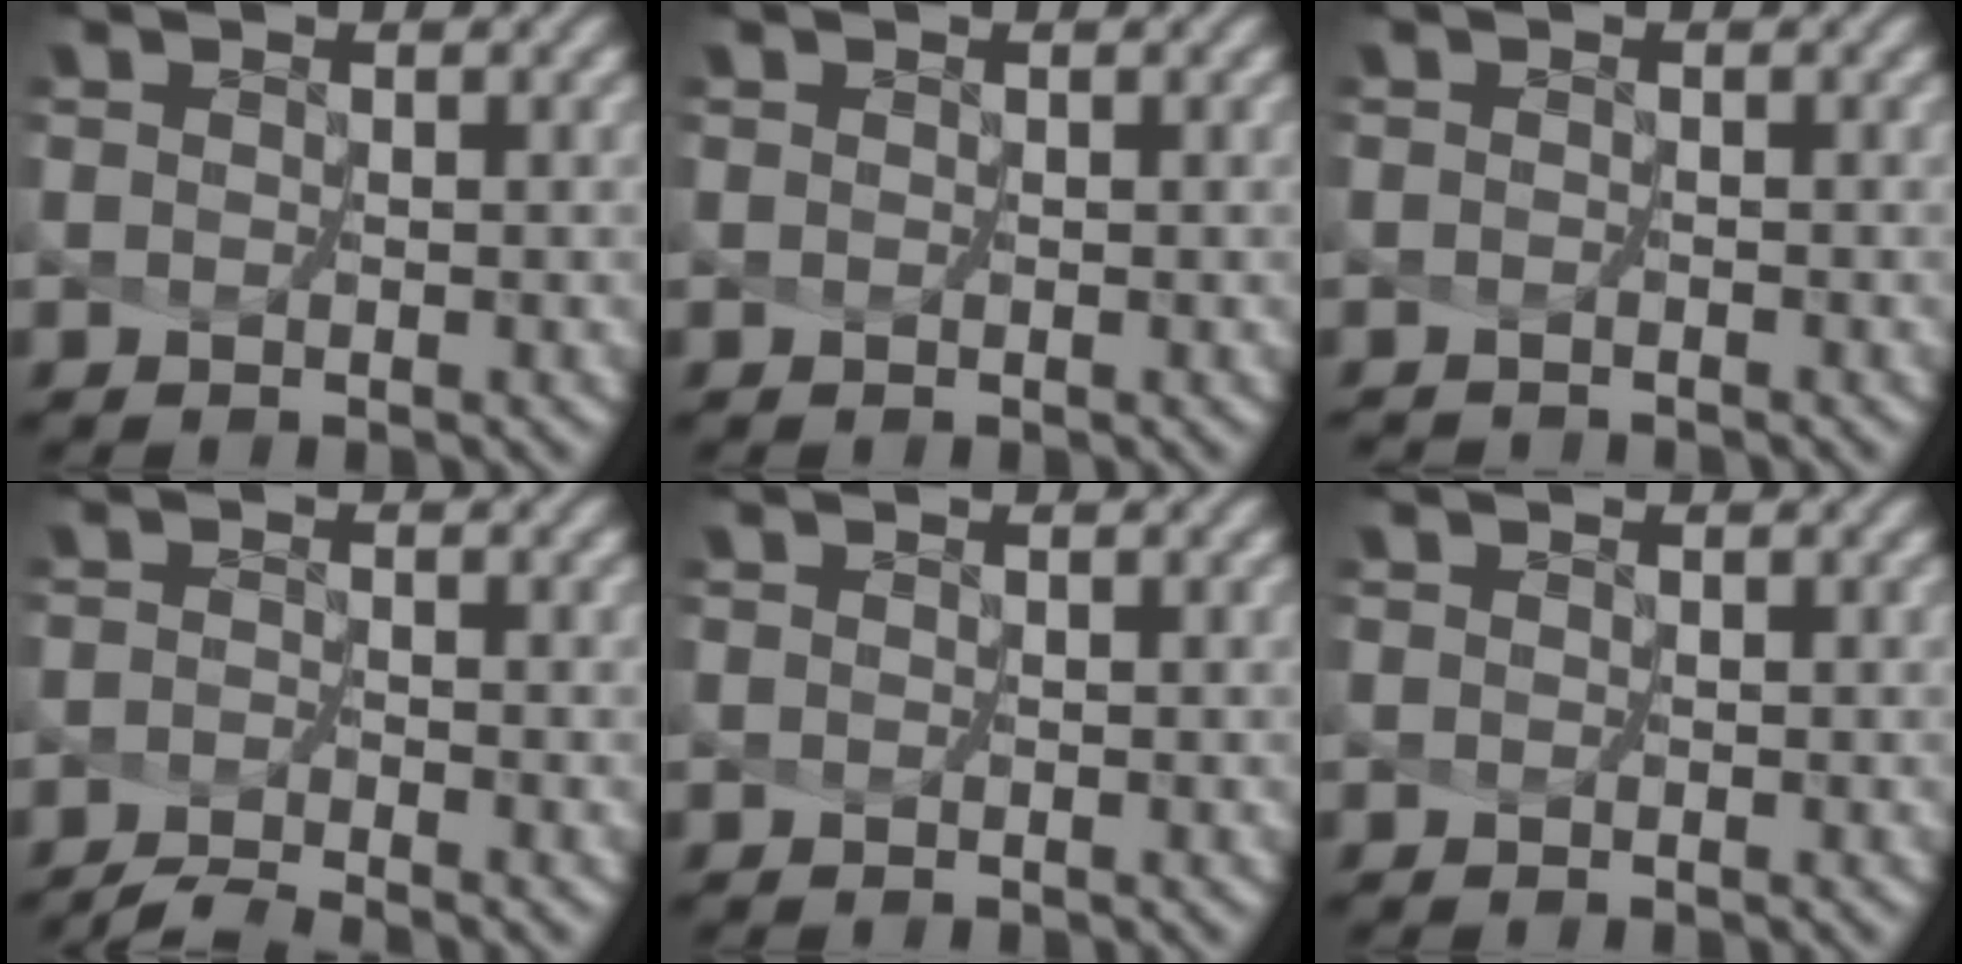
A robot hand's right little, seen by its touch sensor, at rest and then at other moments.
{"total": 0.0}
{"total": 1.2, "force": [-1.0, -0.4, -0.5], "torque": [0.000, -0.010, -0.019]}
{"total": 2.9, "force": [-2.8, -0.3, 0.7], "torque": [-0.017, -0.009, -0.054]}
{"total": 0.0}
{"total": 0.0}